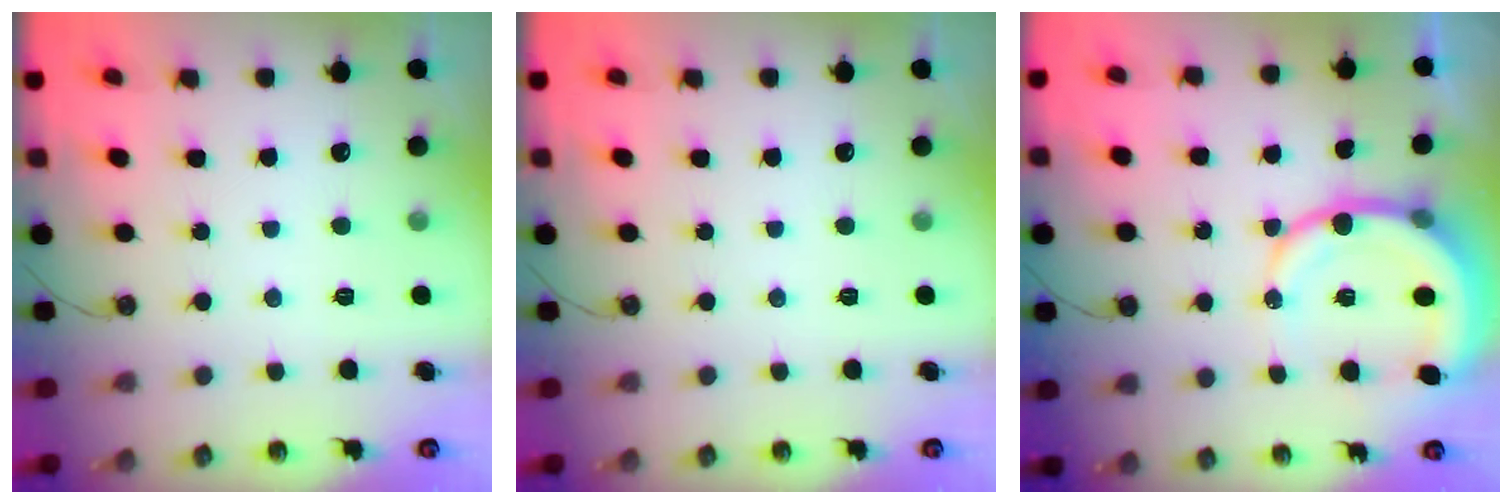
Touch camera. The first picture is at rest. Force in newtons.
{"total": 0.0}
{"total": 12.2, "press": 12.0, "slide": 2.4}